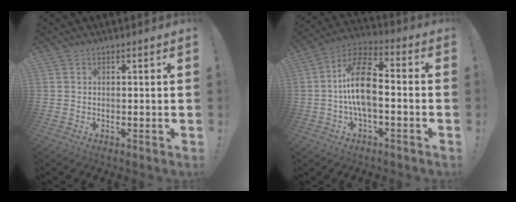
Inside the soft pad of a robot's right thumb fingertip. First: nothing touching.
{"total": 14.5, "force": [-1.0, 7.0, 12.7], "torque": [-0.225, 0.014, -0.018]}